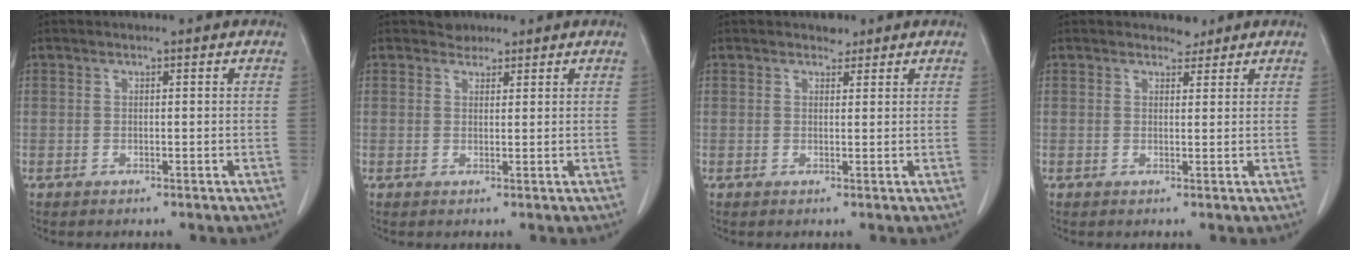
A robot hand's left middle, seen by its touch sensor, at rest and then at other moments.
{"total": 1.6, "force": [1.3, 0.9, -0.1], "torque": [0.000, -0.001, 0.016]}
{"total": 1.3, "force": [1.1, 0.7, 0.1], "torque": [-0.004, -0.005, 0.013]}
{"total": 1.5, "force": [1.4, 0.7, 0.0], "torque": [-0.004, -0.004, 0.017]}